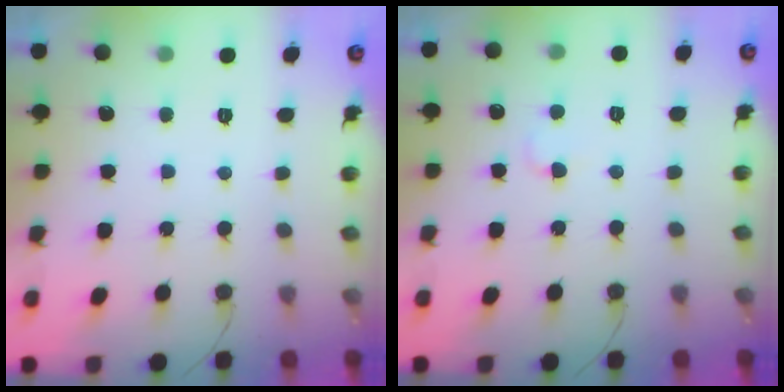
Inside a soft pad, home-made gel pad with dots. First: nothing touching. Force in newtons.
{"total": 3.5, "press": 3.5, "slide": 0.3}